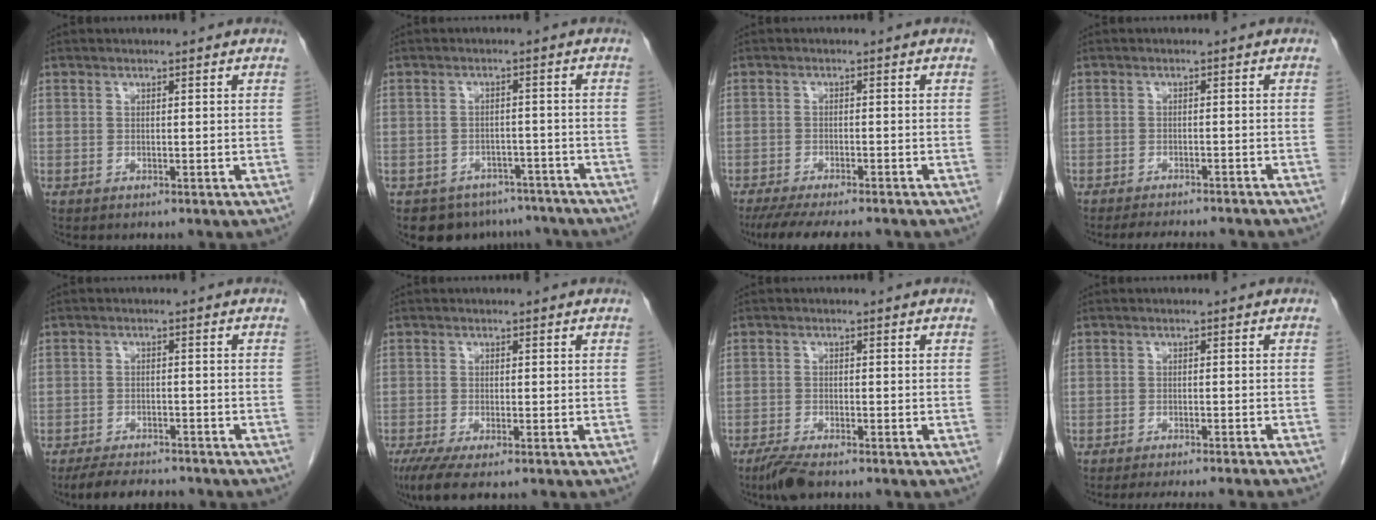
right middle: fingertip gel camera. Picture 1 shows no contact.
{"total": 9.5, "force": [-7.8, 5.3, 1.3], "torque": [-0.005, 0.015, -0.089]}
{"total": 10.7, "force": [-9.2, 1.5, 5.3], "torque": [-0.077, -0.019, -0.133]}
{"total": 9.8, "force": [-8.8, 1.5, 4.0], "torque": [-0.051, -0.010, -0.110]}
{"total": 7.2, "force": [-6.4, 1.8, 2.6], "torque": [-0.043, -0.014, -0.100]}
{"total": 4.8, "force": [-3.3, 0.7, 3.4], "torque": [-0.061, -0.014, -0.056]}
{"total": 3.7, "force": [-2.9, 0.5, 2.2], "torque": [-0.047, -0.009, -0.055]}
{"total": 9.4, "force": [-8.4, -0.2, 4.1], "torque": [-0.036, -0.017, -0.109]}